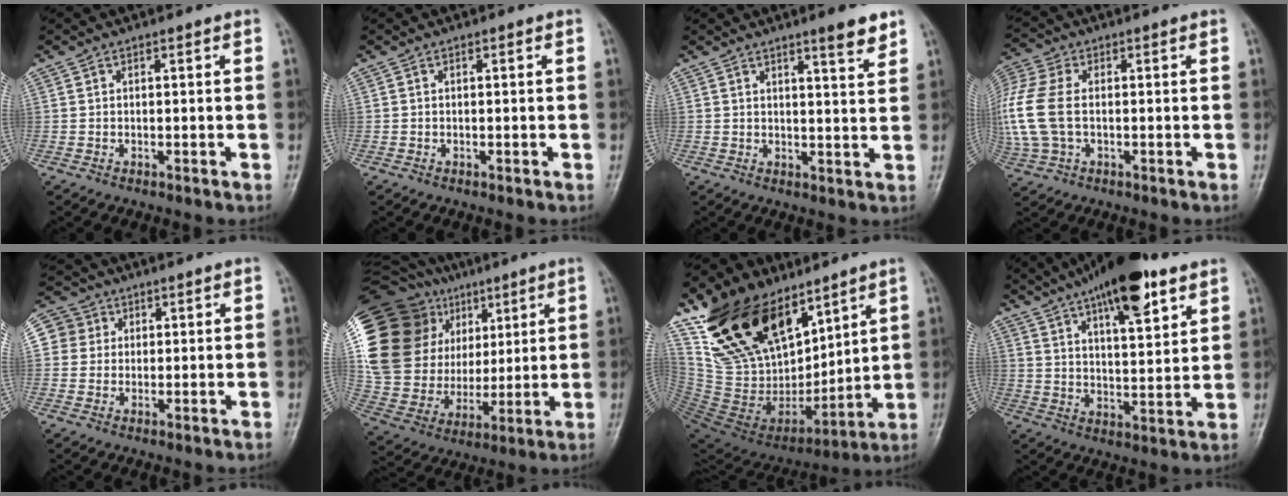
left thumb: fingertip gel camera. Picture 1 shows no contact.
{"total": 0.0}
{"total": 5.4, "force": [3.9, 0.6, 3.7], "torque": [-0.042, -0.029, 0.054]}
{"total": 12.4, "force": [0.1, 7.9, 9.7], "torque": [-0.248, 0.014, 0.003]}
{"total": 6.3, "force": [1.7, 6.0, 1.2], "torque": [-0.001, 0.010, 0.026]}
{"total": 32.3, "force": [14.6, 22.1, 18.5], "torque": [-0.374, 0.035, 0.293]}
{"total": 31.3, "force": [17.9, 16.4, 19.8], "torque": [-0.338, -0.047, 0.336]}
{"total": 18.6, "force": [11.5, 6.1, 13.2], "torque": [-0.191, -0.037, 0.186]}